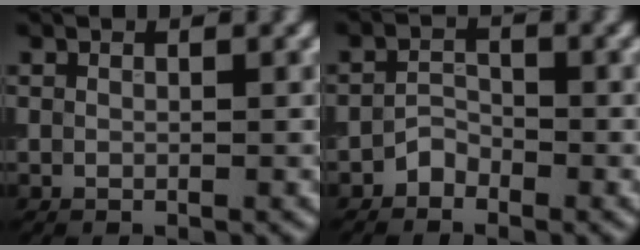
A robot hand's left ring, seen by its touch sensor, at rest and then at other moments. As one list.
[{"total": 1.5, "force": [-1.2, 0.8, 0.3], "torque": [-0.004, 0.007, -0.027]}]